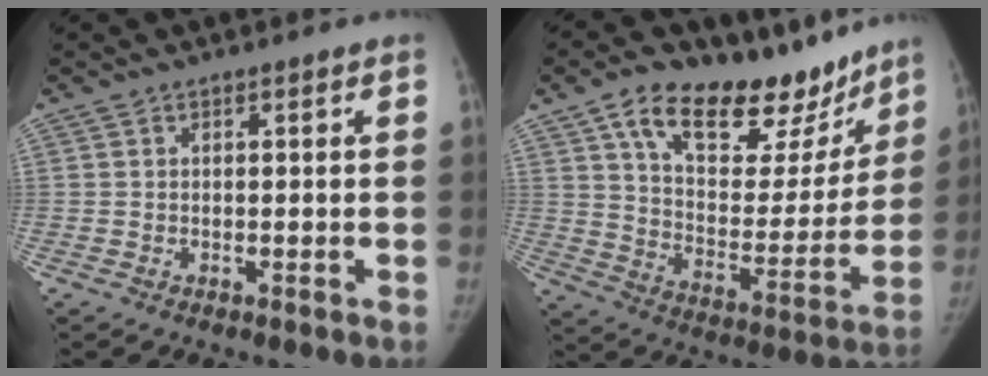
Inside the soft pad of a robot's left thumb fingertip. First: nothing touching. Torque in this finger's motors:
{"motor_torque": [0.23, 0.16, 1.39, -1.38, 0.08]}